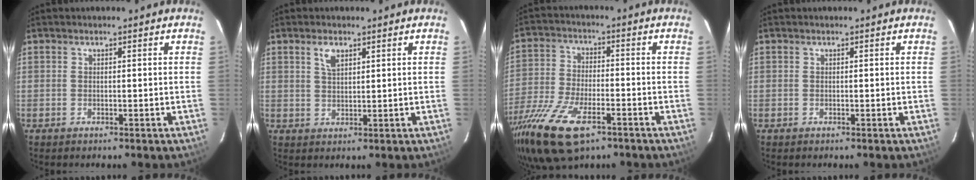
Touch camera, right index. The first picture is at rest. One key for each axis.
{"total": 3.1, "fx": 1.7, "fy": 1.5, "fz": 2.1, "tx": -0.040, "ty": 0.004, "tz": 0.034}
{"total": 19.7, "fx": -11.8, "fy": 8.3, "fz": 13.5, "tx": -0.302, "ty": -0.058, "tz": -0.215}
{"total": 0.0}